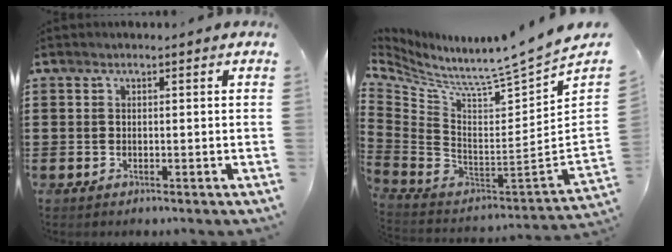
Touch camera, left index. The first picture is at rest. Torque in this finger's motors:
{"motor_torque": [-0.59, 0.10, -0.32, 0.02]}